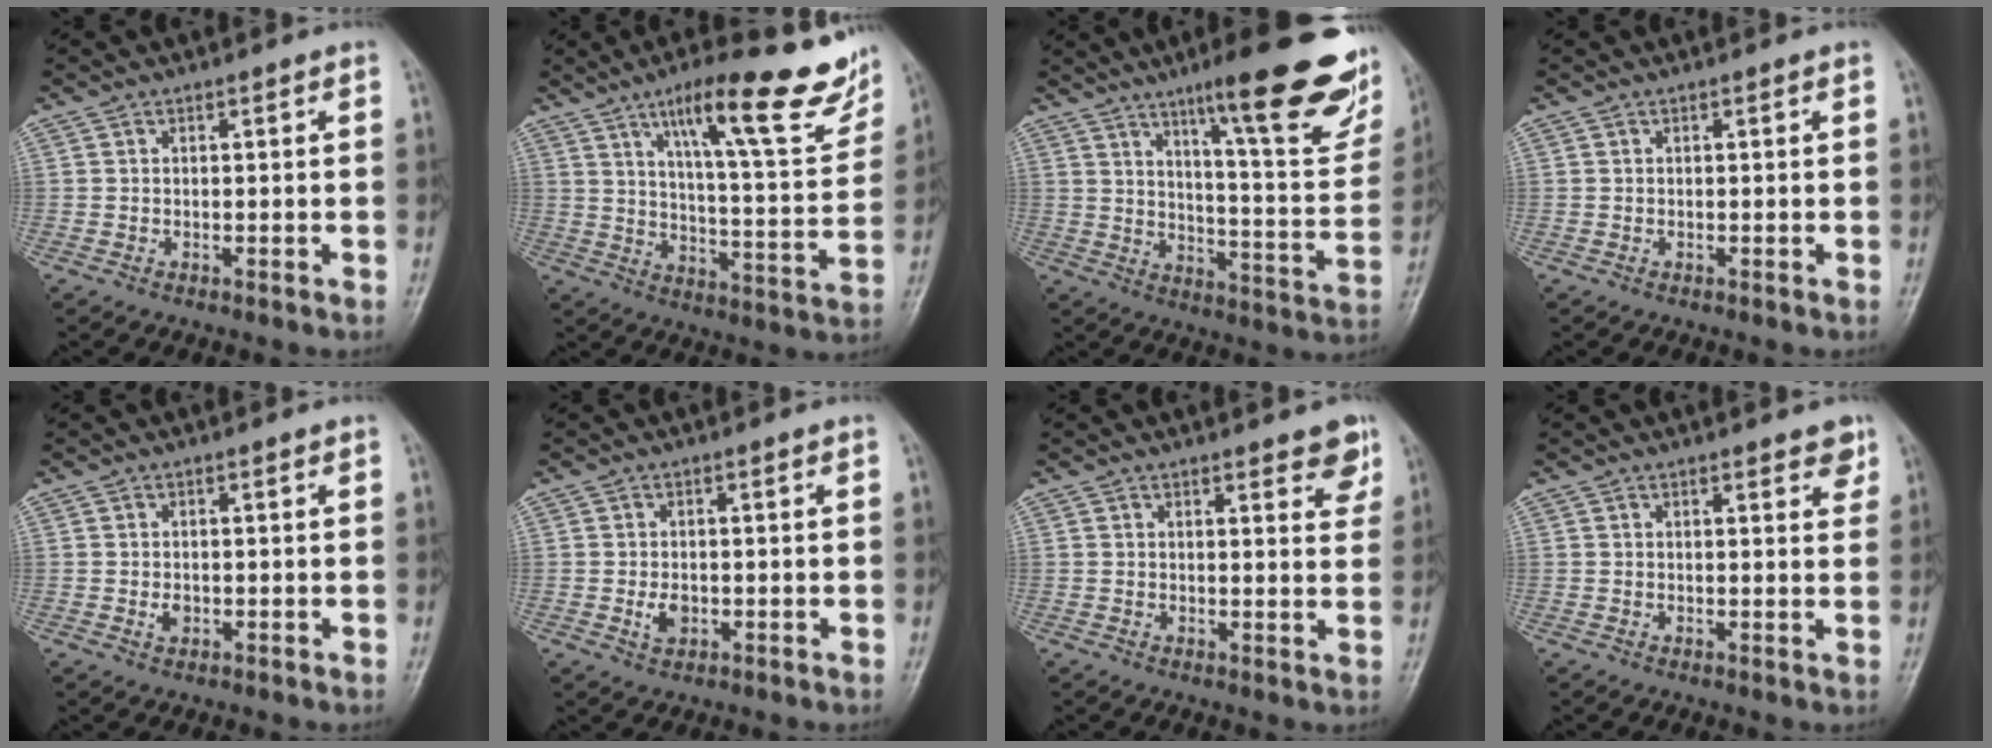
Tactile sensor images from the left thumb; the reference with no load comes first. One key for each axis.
{"total": 21.3, "fx": 13.2, "fy": 4.5, "fz": 16.1, "tx": -0.195, "ty": -0.051, "tz": 0.197}
{"total": 24.4, "fx": 14.7, "fy": 4.8, "fz": 18.8, "tx": -0.225, "ty": -0.062, "tz": 0.209}
{"total": 0.0}
{"total": 1.4, "fx": -0.2, "fy": 1.1, "fz": 1.0, "tx": -0.012, "ty": 0.000, "tz": 0.000}
{"total": 2.6, "fx": -0.4, "fy": 1.8, "fz": 1.9, "tx": -0.029, "ty": -0.001, "tz": -0.004}
{"total": 5.1, "fx": 3.5, "fy": 1.7, "fz": 3.3, "tx": -0.014, "ty": -0.018, "tz": 0.040}
{"total": 3.5, "fx": 2.4, "fy": 1.3, "fz": 2.1, "tx": -0.008, "ty": -0.011, "tz": 0.026}